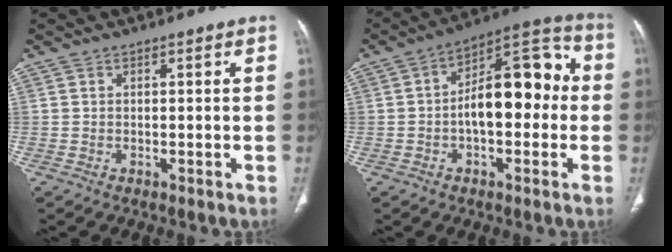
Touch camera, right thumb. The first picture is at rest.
{"total": 15.9, "force": [-0.5, 8.2, 13.6], "torque": [-0.177, 0.049, -0.019]}